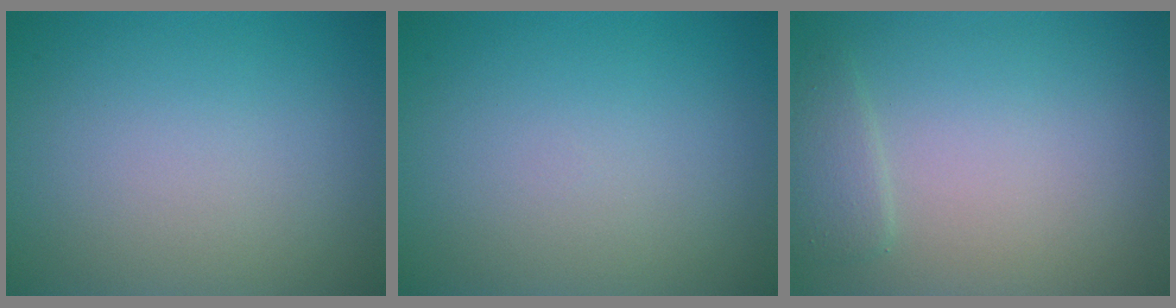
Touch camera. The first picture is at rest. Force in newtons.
{"total": 0.0}
{"total": 1.5, "press": 1.4, "slide": 0.1}